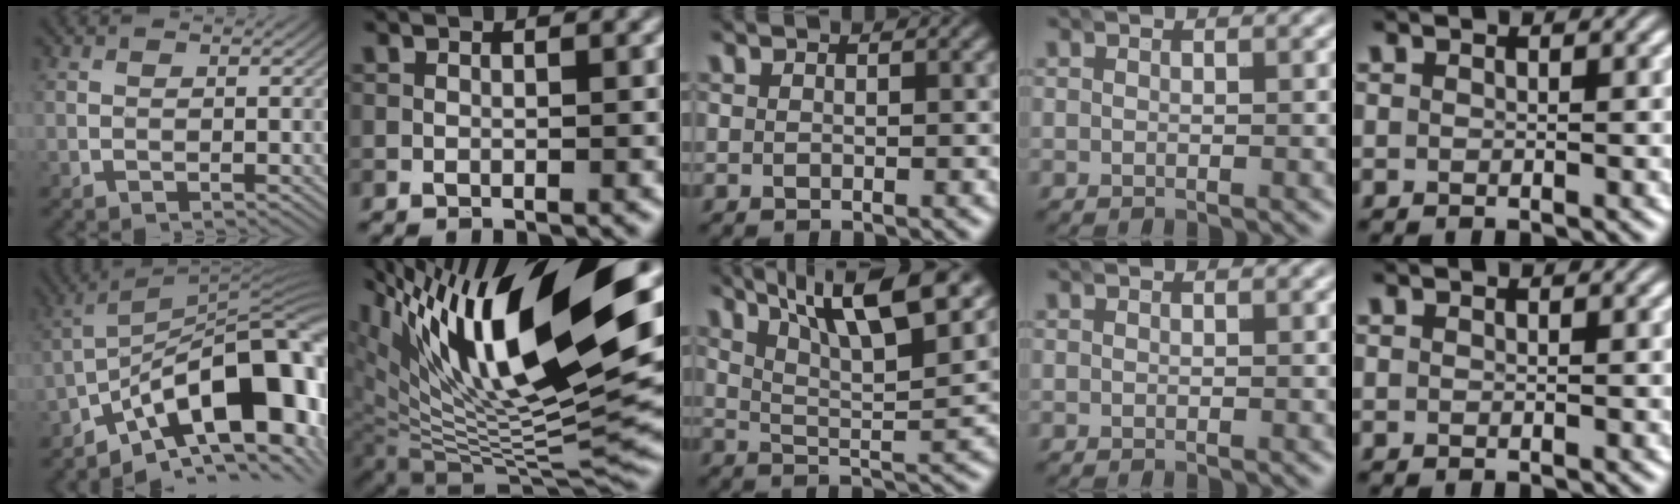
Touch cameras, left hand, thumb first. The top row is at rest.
{"thumb": {"total": 16.6, "force": [-6.7, 7.4, 13.3], "torque": [-0.188, 0.001, -0.126]}, "index": {"total": 17.0, "force": [7.3, 5.6, 14.3], "torque": [-0.257, 0.013, 0.135]}, "middle": {"total": 12.5, "force": [7.7, 3.5, 9.1], "torque": [-0.127, 0.017, 0.103]}}